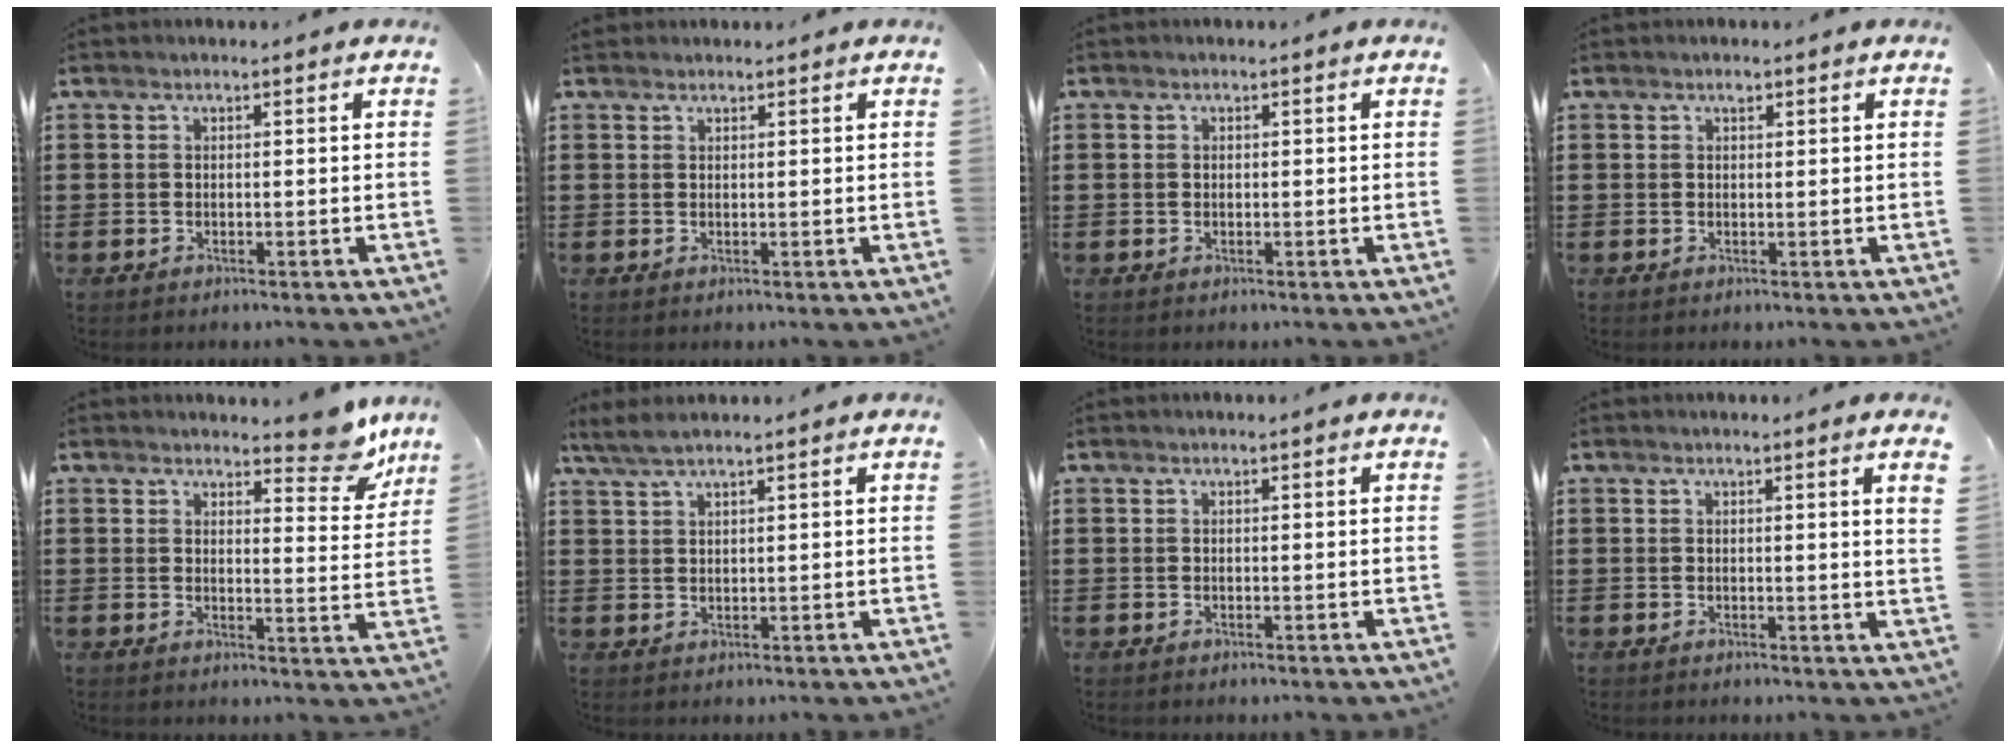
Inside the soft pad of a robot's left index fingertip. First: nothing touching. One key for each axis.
{"total": 0.8, "fx": 0.7, "fy": 0.4, "fz": 0.0, "tx": -0.003, "ty": 0.002, "tz": 0.014}
{"total": 0.6, "fx": 0.2, "fy": 0.4, "fz": 0.3, "tx": -0.008, "ty": 0.002, "tz": 0.004}
{"total": 0.8, "fx": 0.4, "fy": 0.4, "fz": 0.4, "tx": -0.002, "ty": 0.000, "tz": 0.006}
{"total": 7.0, "fx": 5.8, "fy": 2.1, "fz": 3.4, "tx": -0.036, "ty": -0.031, "tz": 0.098}
{"total": 2.6, "fx": 2.0, "fy": 0.2, "fz": 1.7, "tx": -0.038, "ty": 0.002, "tz": 0.037}
{"total": 0.0}
{"total": 1.6, "fx": 0.8, "fy": -0.3, "fz": 1.3, "tx": -0.027, "ty": -0.004, "tz": 0.014}